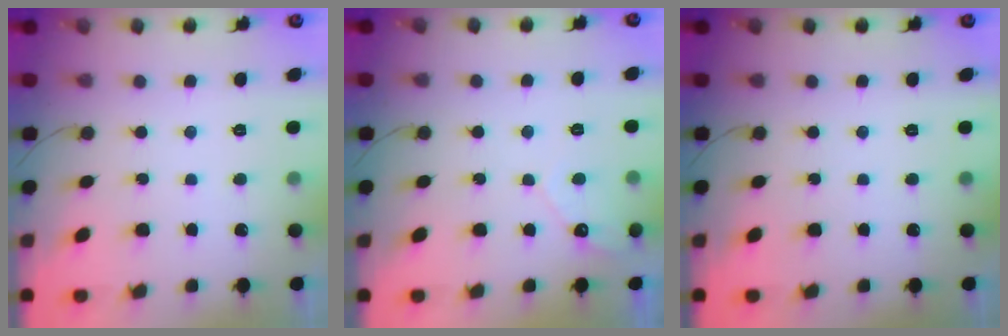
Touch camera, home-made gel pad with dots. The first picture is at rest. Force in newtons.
{"total": 5.0, "press": 5.0, "slide": 0.4}
{"total": 0.0}